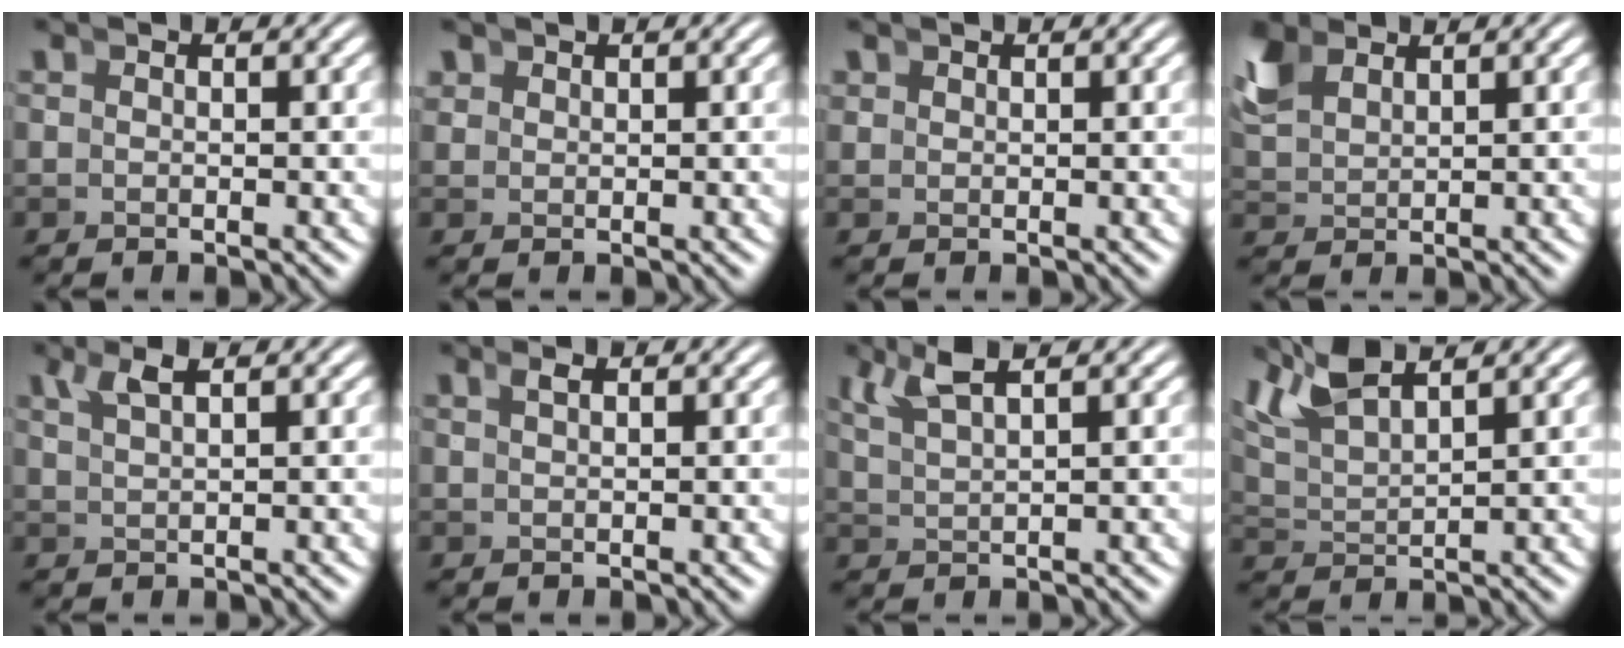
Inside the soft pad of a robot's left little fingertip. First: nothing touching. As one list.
[{"total": 0.9, "force": [0.7, 0.4, 0.1], "torque": [-0.002, -0.001, 0.022]}, {"total": 0.6, "force": [0.5, 0.3, 0.1], "torque": [0.000, -0.001, 0.016]}, {"total": 2.7, "force": [2.0, 1.3, 1.3], "torque": [-0.042, 0.000, 0.048]}, {"total": 1.7, "force": [1.3, -0.2, 1.1], "torque": [-0.015, 0.005, 0.028]}, {"total": 0.7, "force": [0.4, -0.5, 0.4], "torque": [0.001, 0.005, 0.011]}, {"total": 3.3, "force": [2.4, 0.7, 2.1], "torque": [-0.036, 0.006, 0.048]}, {"total": 5.7, "force": [3.7, 2.8, 3.4], "torque": [-0.080, 0.003, 0.064]}]